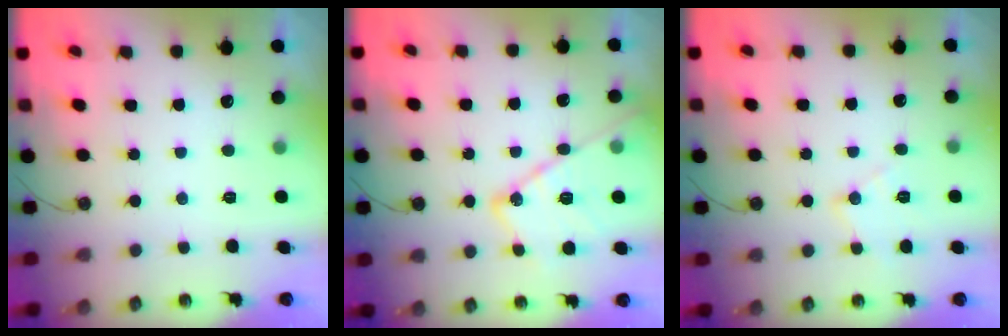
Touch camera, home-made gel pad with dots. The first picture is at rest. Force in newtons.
{"total": 17.0, "press": 16.9, "slide": 1.7}
{"total": 9.6, "press": 9.6, "slide": 0.6}